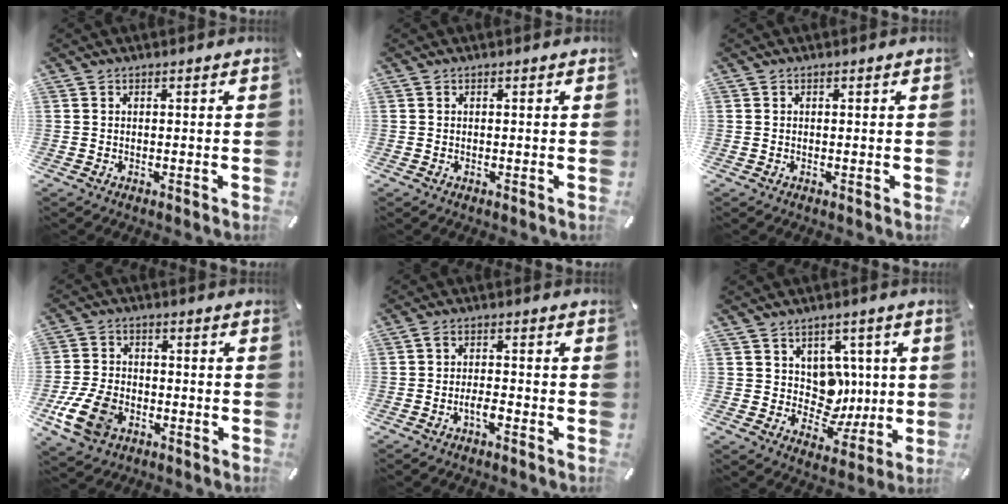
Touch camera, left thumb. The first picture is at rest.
{"total": 0.0}
{"total": 0.0}
{"total": 10.9, "force": [-4.6, 7.5, 6.5], "torque": [-0.139, 0.014, -0.083]}
{"total": 3.3, "force": [-1.7, 1.0, 2.6], "torque": [-0.053, 0.006, -0.031]}
{"total": 10.3, "force": [2.5, 9.4, 3.5], "torque": [-0.035, -0.025, 0.056]}